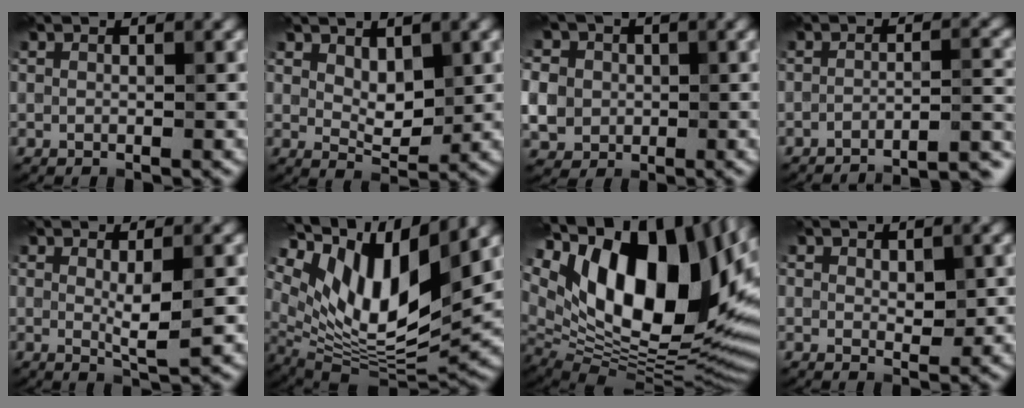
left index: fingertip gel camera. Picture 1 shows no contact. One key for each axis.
{"total": 3.1, "fx": 1.3, "fy": 1.7, "fz": 2.3, "tx": -0.044, "ty": -0.005, "tz": 0.027}
{"total": 6.7, "fx": 0.4, "fy": 6.0, "fz": 2.9, "tx": -0.073, "ty": 0.020, "tz": -0.005}
{"total": 8.2, "fx": -7.8, "fy": 1.4, "fz": 2.3, "tx": -0.016, "ty": 0.024, "tz": -0.097}
{"total": 3.1, "fx": 0.1, "fy": 0.5, "fz": 3.1, "tx": -0.057, "ty": -0.006, "tz": 0.004}
{"total": 14.4, "fx": 6.5, "fy": 5.6, "fz": 11.6, "tx": -0.215, "ty": 0.015, "tz": 0.118}
{"total": 19.2, "fx": 6.5, "fy": 10.0, "fz": 15.0, "tx": -0.264, "ty": 0.024, "tz": 0.113}
{"total": 1.9, "fx": 0.6, "fy": 1.1, "fz": 1.4, "tx": -0.022, "ty": -0.004, "tz": 0.013}